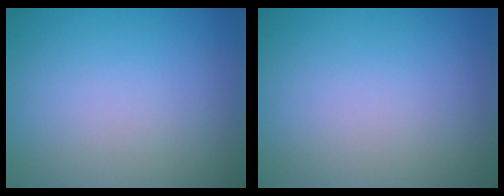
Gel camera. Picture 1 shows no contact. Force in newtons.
{"total": 0.0}